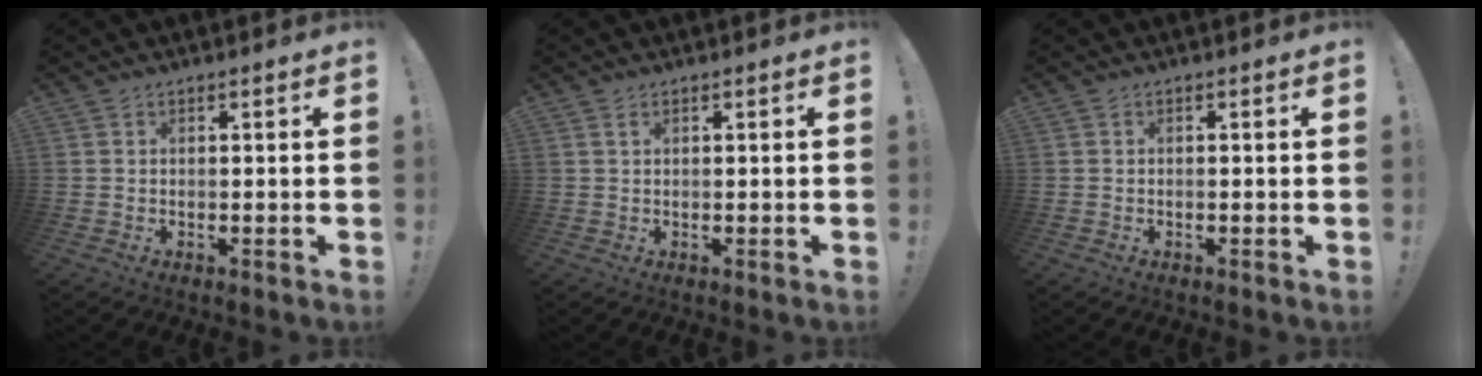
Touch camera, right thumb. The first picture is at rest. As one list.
[{"total": 1.0, "force": [0.4, -0.1, 0.9], "torque": [-0.024, 0.003, 0.008]}, {"total": 0.0}]